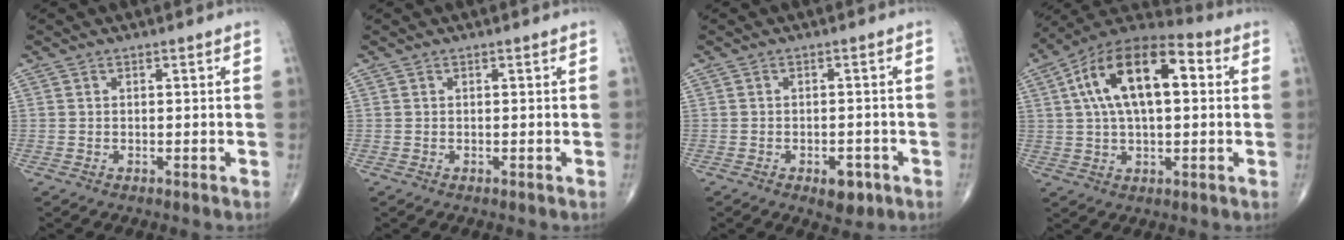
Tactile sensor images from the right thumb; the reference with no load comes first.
{"total": 0.0}
{"total": 4.2, "force": [-2.1, 2.3, 2.9], "torque": [-0.026, 0.007, -0.023]}
{"total": 18.4, "force": [3.9, 8.9, 15.6], "torque": [-0.261, 0.028, 0.054]}